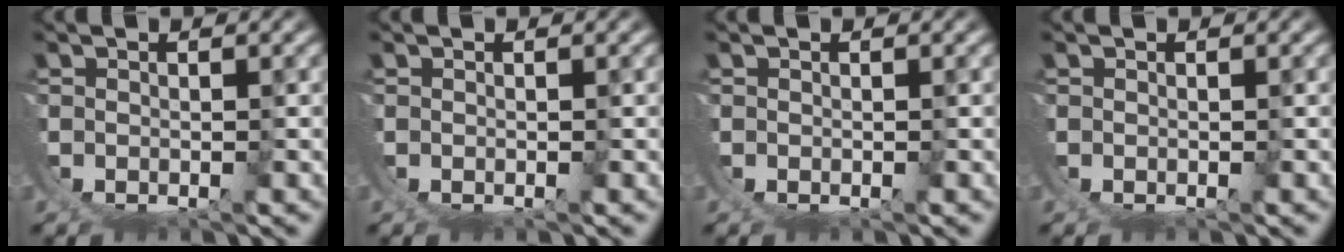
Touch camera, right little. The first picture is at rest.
{"total": 0.0}
{"total": 0.0}
{"total": 0.0}